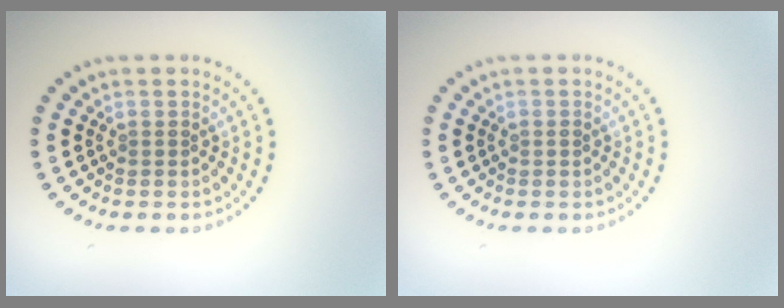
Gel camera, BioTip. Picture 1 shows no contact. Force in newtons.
{"total": 0.6, "press": 0.6, "slide": 0.0}